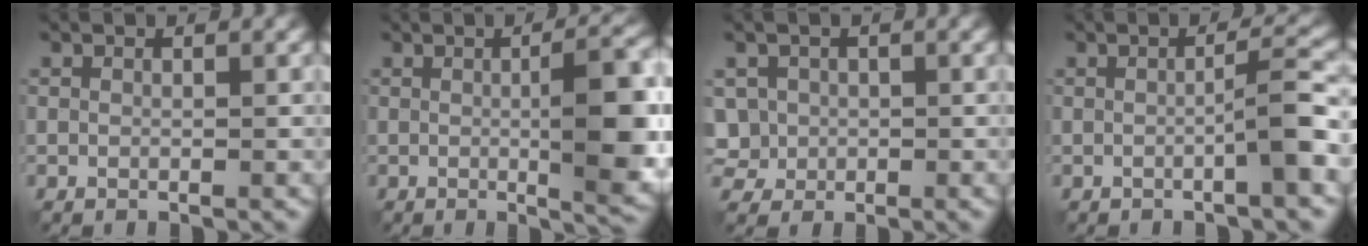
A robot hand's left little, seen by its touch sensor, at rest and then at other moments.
{"total": 8.3, "force": [0.0, 2.1, 8.1], "torque": [-0.104, 0.005, -0.002]}
{"total": 3.2, "force": [0.5, 2.9, 1.2], "torque": [-0.039, -0.001, 0.010]}
{"total": 3.6, "force": [-0.7, 0.5, 3.5], "torque": [-0.055, 0.010, -0.016]}